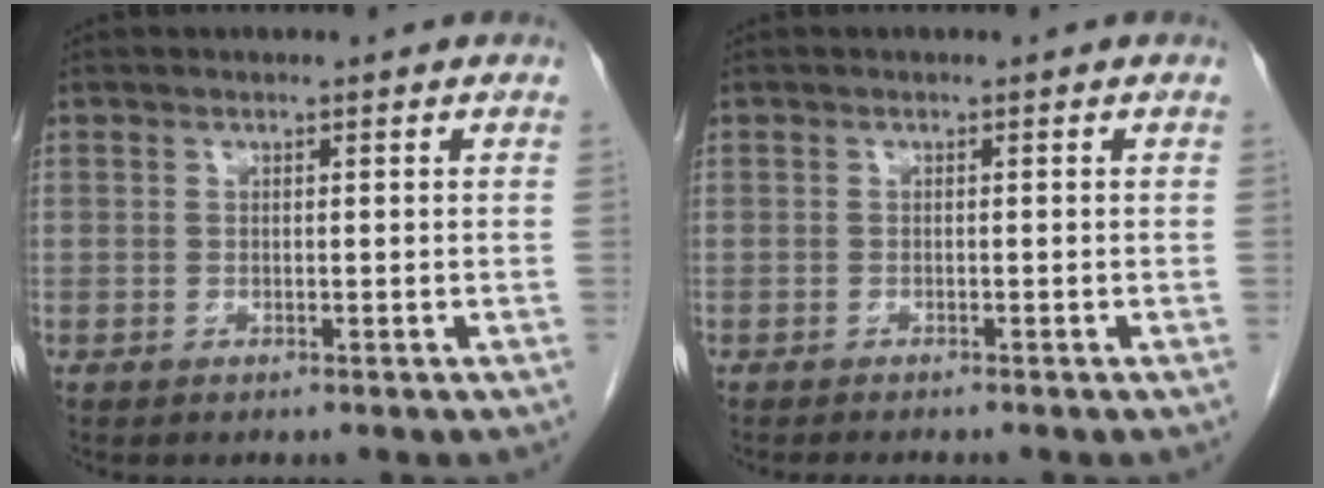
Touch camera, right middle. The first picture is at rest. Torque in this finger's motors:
{"motor_torque": [0.07, 0.07, 0.00, 0.00]}